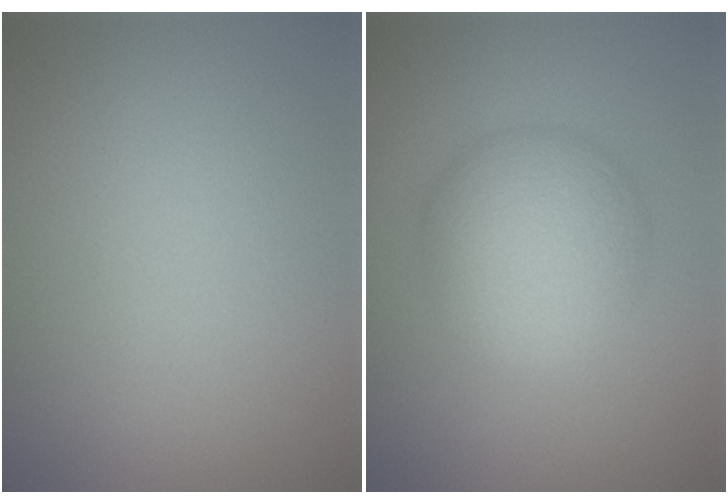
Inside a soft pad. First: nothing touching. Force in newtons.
{"total": 6.3, "press": 6.3, "slide": 0.1}